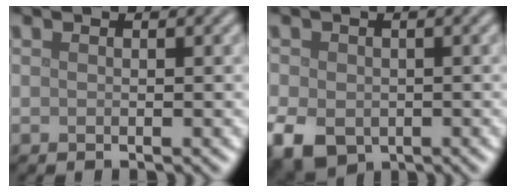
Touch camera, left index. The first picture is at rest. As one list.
[{"total": 5.2, "force": [-1.7, 3.9, 2.8], "torque": [-0.070, -0.018, -0.032]}]